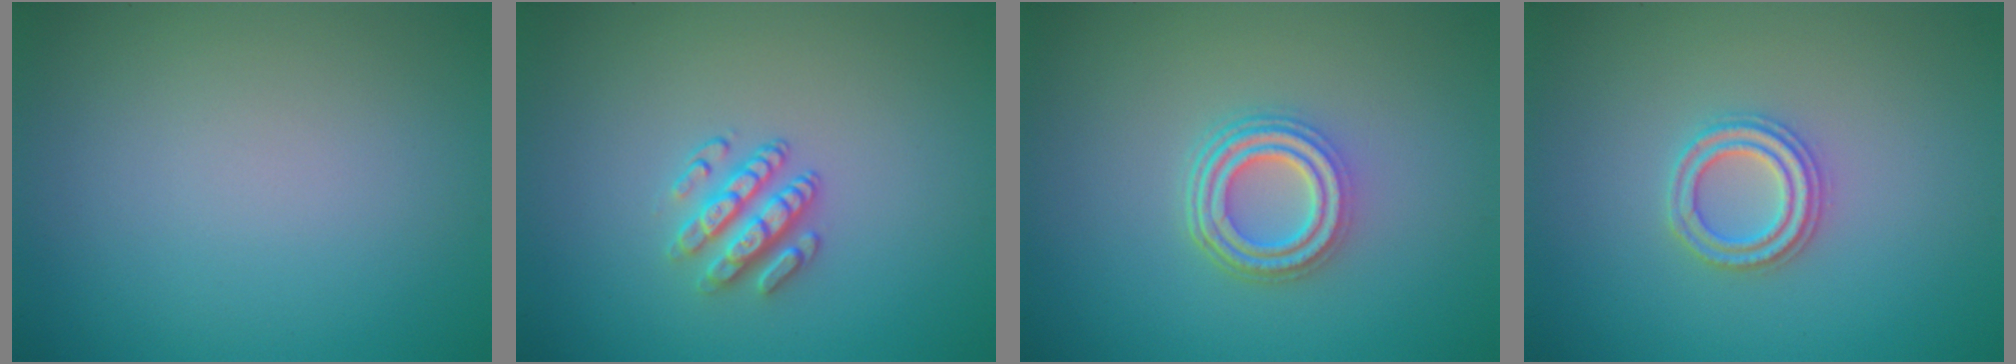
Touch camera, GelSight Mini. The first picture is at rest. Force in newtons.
{"total": 2.9, "press": 2.5, "slide": 1.4}
{"total": 4.5, "press": 3.3, "slide": 3.0}
{"total": 2.4, "press": 2.3, "slide": 0.5}